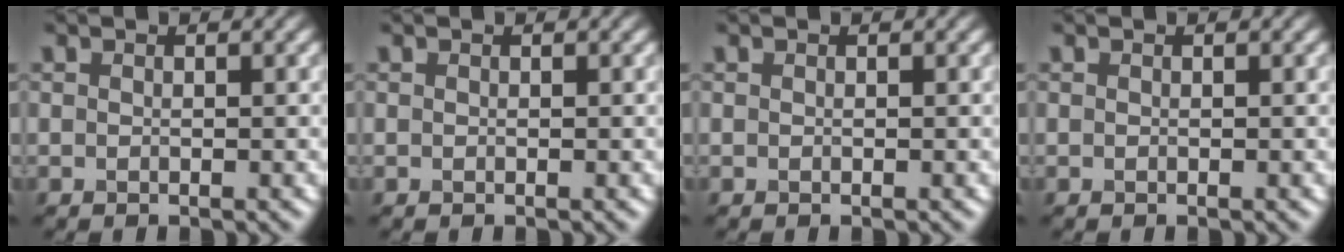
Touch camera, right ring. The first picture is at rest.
{"total": 0.0}
{"total": 0.0}
{"total": 0.0}